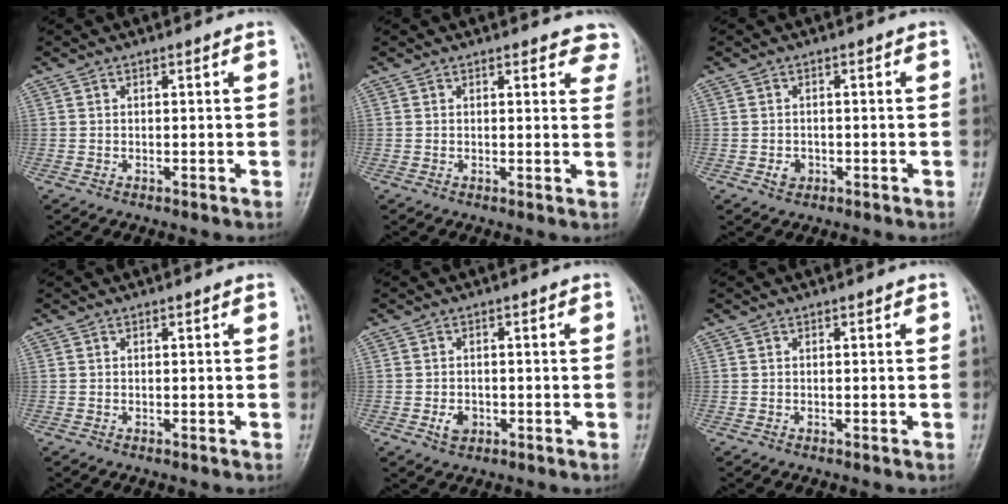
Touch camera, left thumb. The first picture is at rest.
{"total": 5.4, "force": [4.6, 2.2, 1.6], "torque": [0.020, -0.019, 0.032]}
{"total": 2.0, "force": [-0.7, 1.7, 0.8], "torque": [-0.006, 0.003, -0.010]}
{"total": 0.0}
{"total": 2.8, "force": [-1.0, 2.2, 1.6], "torque": [-0.019, 0.001, -0.013]}
{"total": 0.0}